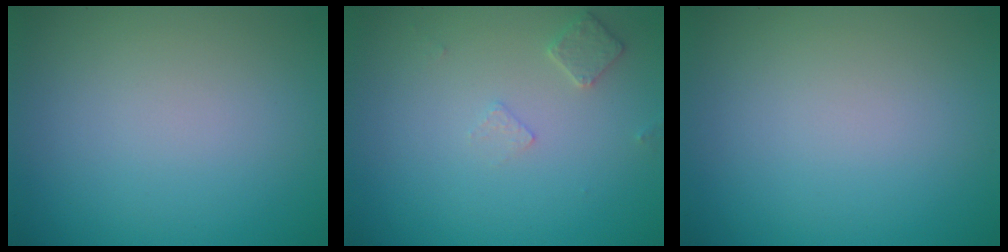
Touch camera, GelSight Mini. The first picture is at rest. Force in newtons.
{"total": 1.5, "press": 1.4, "slide": 0.3}
{"total": 0.0}